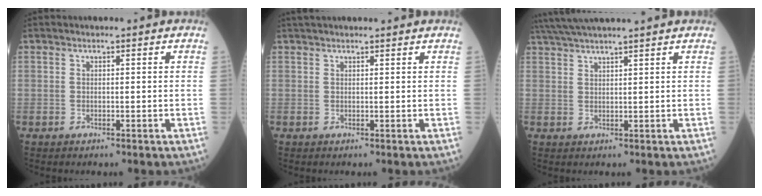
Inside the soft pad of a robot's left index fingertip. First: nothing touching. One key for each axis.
{"total": 5.0, "fx": 4.6, "fy": 0.2, "fz": 2.0, "tx": -0.024, "ty": 0.030, "tz": 0.063}
{"total": 8.9, "fx": 7.8, "fy": -1.1, "fz": 4.2, "tx": -0.073, "ty": 0.030, "tz": 0.123}